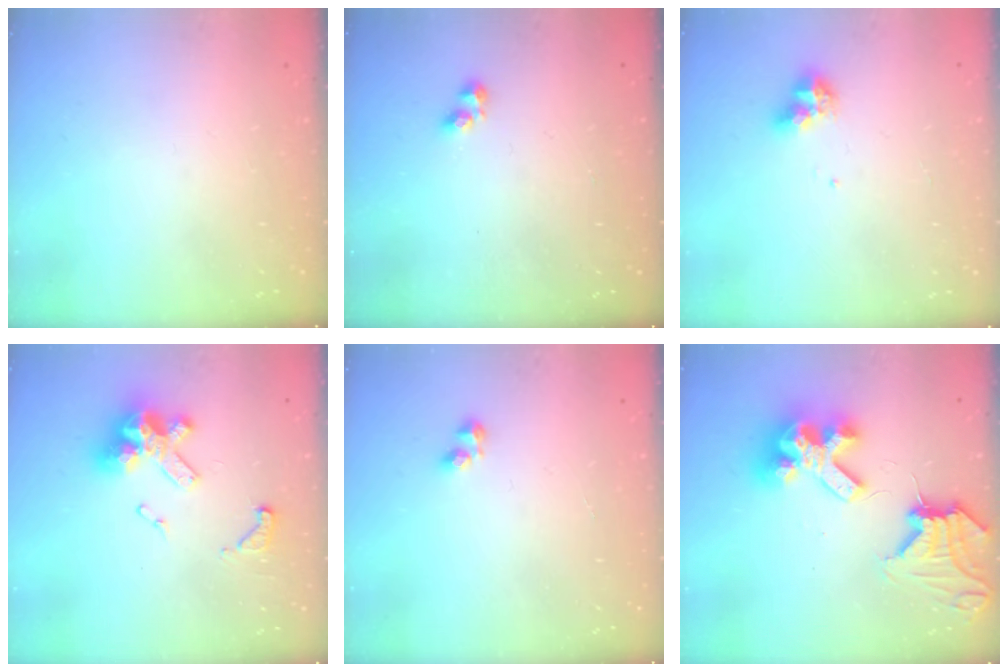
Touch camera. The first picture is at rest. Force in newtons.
{"total": 2.4, "press": 2.3, "slide": 0.4}
{"total": 7.8, "press": 7.7, "slide": 1.1}
{"total": 13.5, "press": 13.4, "slide": 1.8}
{"total": 2.5, "press": 2.3, "slide": 0.9}
{"total": 16.5, "press": 16.4, "slide": 1.7}